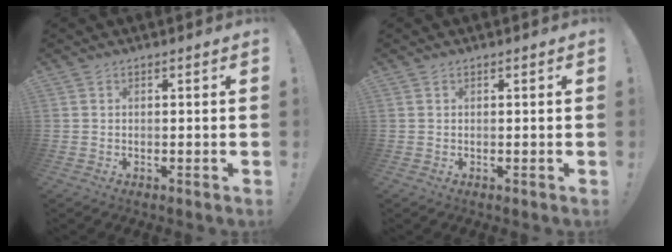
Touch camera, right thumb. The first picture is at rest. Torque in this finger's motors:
{"motor_torque": [0.02, 0.01, -0.12, 0.10, 0.08]}